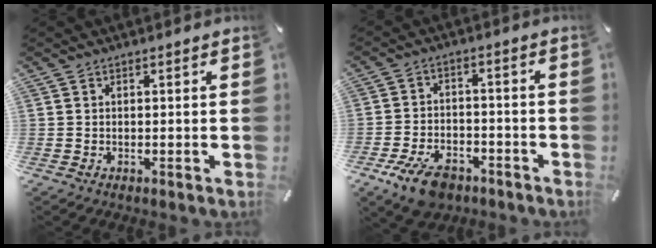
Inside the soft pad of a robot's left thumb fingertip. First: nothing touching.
{"total": 8.7, "force": [-5.3, 5.1, 4.7], "torque": [-0.096, 0.025, -0.095]}